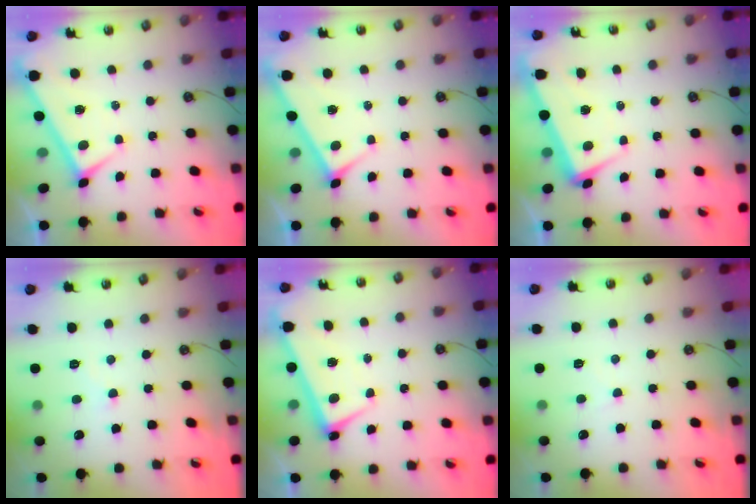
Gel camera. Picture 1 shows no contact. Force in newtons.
{"total": 4.0, "press": 4.0, "slide": 0.3}
{"total": 2.4, "press": 1.3, "slide": 2.0}
{"total": 3.3, "press": 3.3, "slide": 0.4}
{"total": 1.3, "press": 1.0, "slide": 0.8}
{"total": 2.6, "press": 2.6, "slide": 0.4}